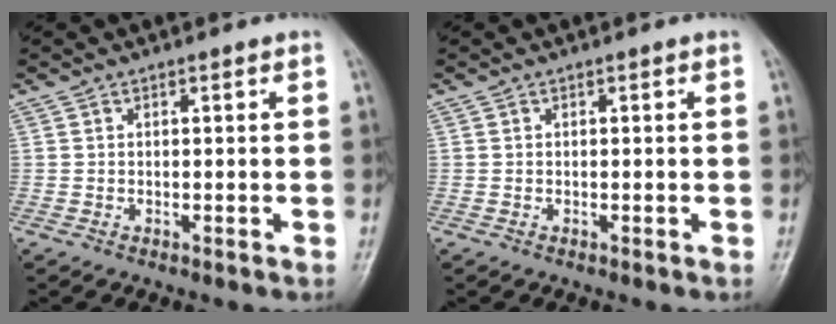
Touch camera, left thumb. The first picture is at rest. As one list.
[{"total": 0.0}]